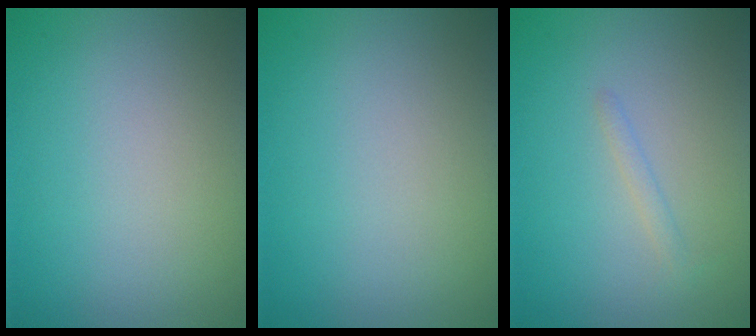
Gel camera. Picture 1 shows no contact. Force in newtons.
{"total": 0.0}
{"total": 0.9, "press": 0.9, "slide": 0.1}